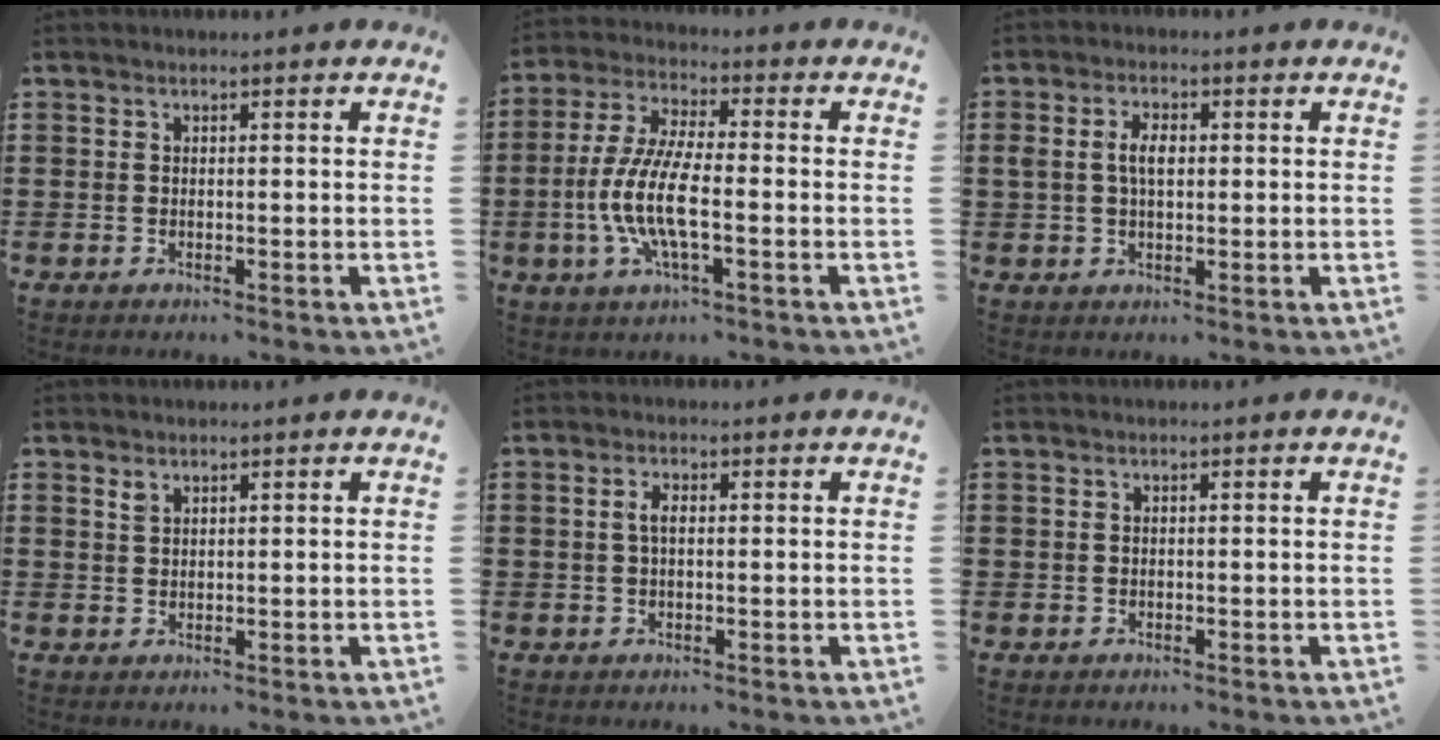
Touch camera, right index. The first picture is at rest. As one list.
[{"total": 9.4, "force": [-2.7, 2.3, 8.7], "torque": [-0.200, -0.018, -0.058]}, {"total": 3.8, "force": [0.4, 2.1, 3.1], "torque": [-0.071, 0.007, 0.003]}, {"total": 1.1, "force": [0.9, 0.5, 0.4], "torque": [-0.012, 0.000, 0.018]}, {"total": 2.0, "force": [0.1, 0.7, 1.9], "torque": [-0.039, 0.002, 0.000]}, {"total": 0.0}]